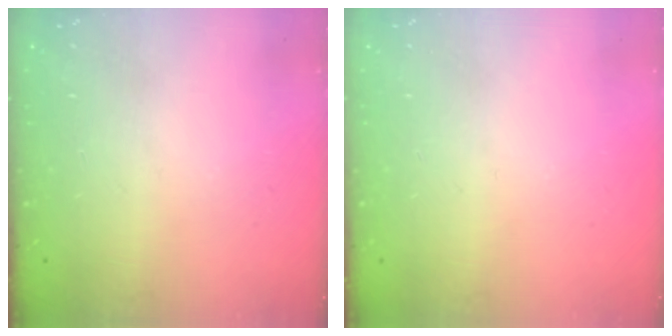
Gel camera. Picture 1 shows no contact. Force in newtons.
{"total": 0.0}